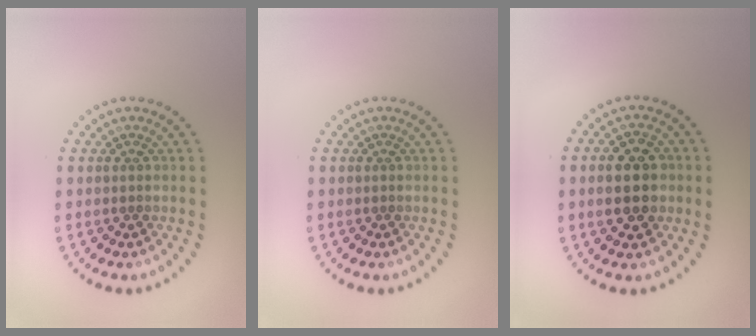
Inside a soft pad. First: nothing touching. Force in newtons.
{"total": 0.0}
{"total": 5.0, "press": 5.0, "slide": 0.3}